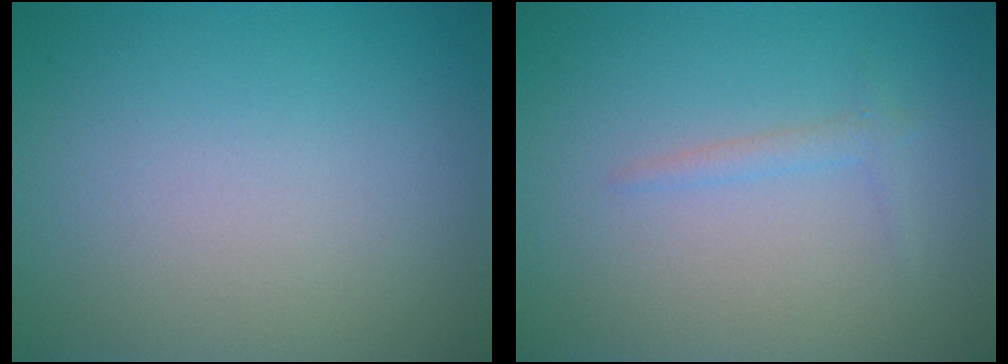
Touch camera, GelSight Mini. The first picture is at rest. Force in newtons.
{"total": 1.0, "press": 1.0, "slide": 0.1}